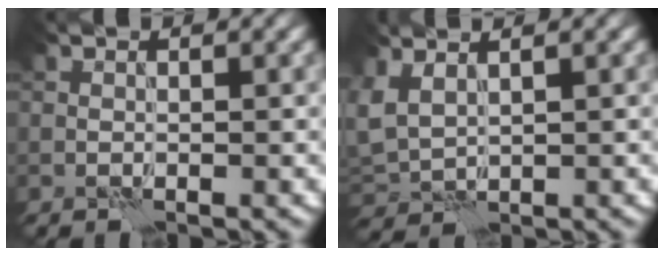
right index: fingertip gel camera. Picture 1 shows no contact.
{"total": 2.8, "force": [1.6, 1.6, 1.7], "torque": [-0.052, 0.006, 0.039]}